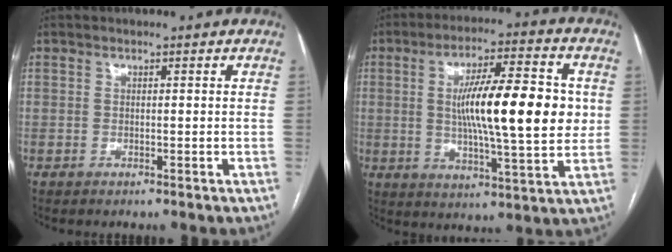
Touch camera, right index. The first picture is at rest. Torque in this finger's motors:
{"motor_torque": [1.45, 0.69, 1.05, 0.21]}